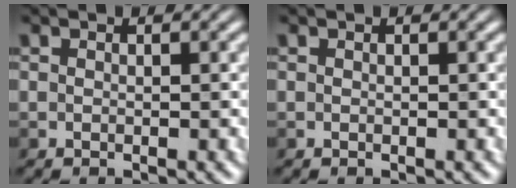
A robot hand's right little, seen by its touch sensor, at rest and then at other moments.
{"total": 0.0}